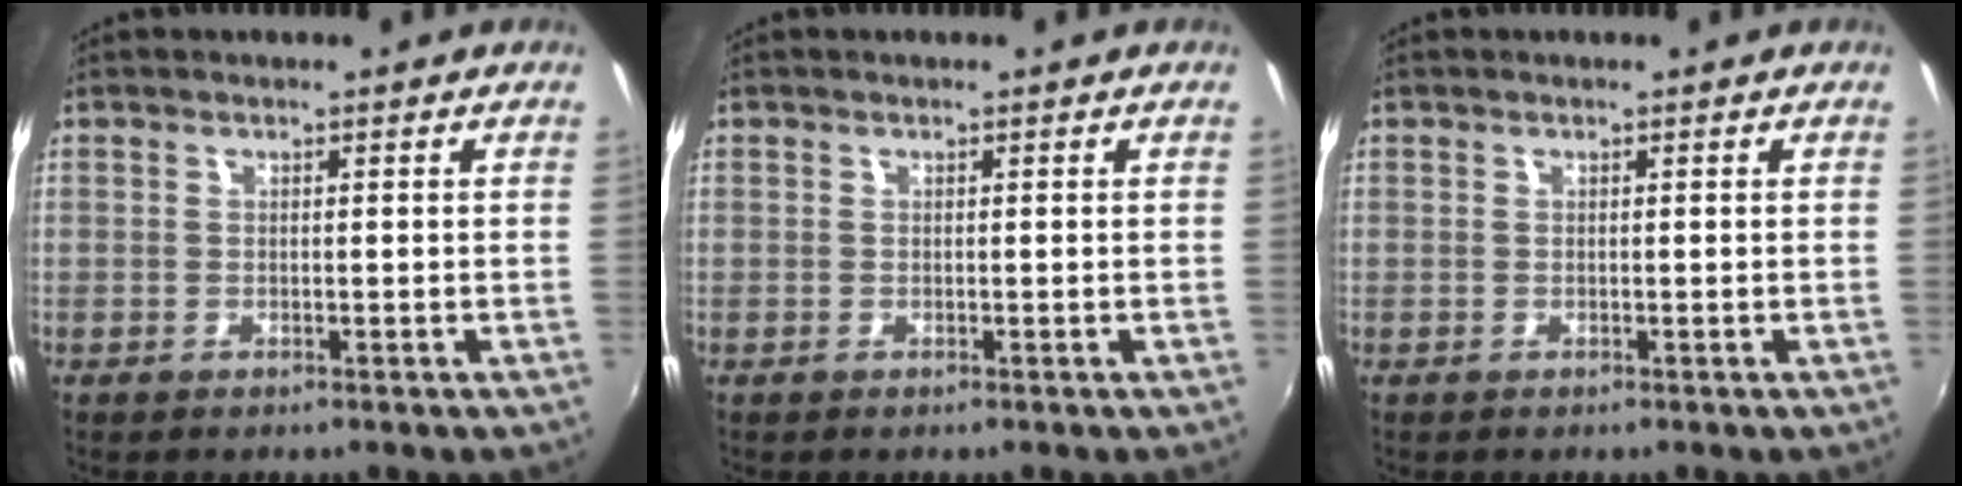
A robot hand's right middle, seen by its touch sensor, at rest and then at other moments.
{"total": 0.0}
{"total": 0.0}